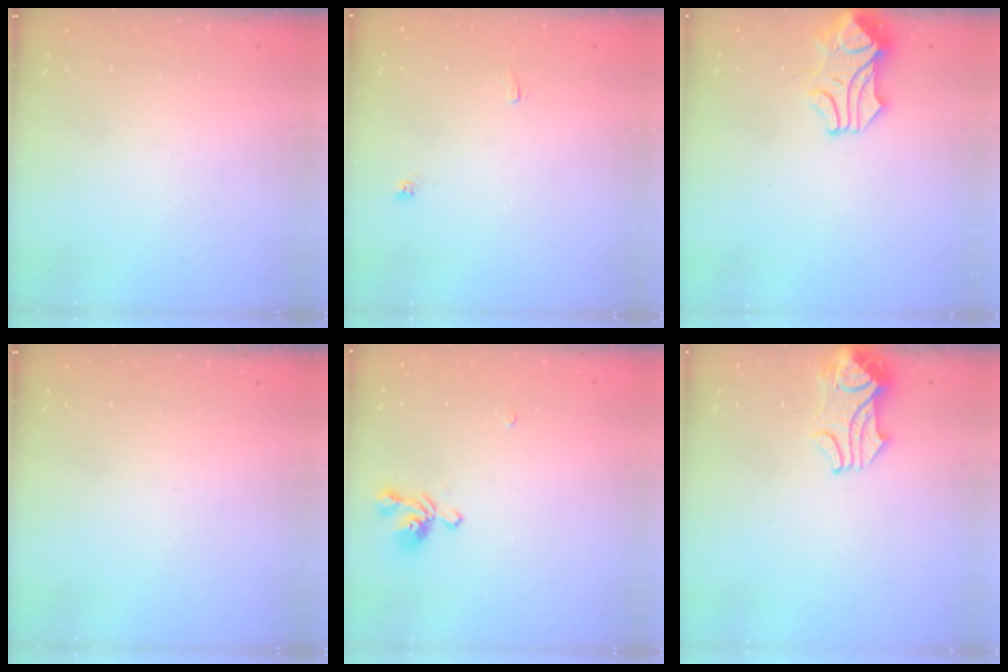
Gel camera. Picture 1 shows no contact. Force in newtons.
{"total": 4.9, "press": 4.9, "slide": 0.1}
{"total": 1.1, "press": 1.0, "slide": 0.2}
{"total": 0.0}
{"total": 1.1, "press": 0.6, "slide": 0.9}
{"total": 2.3, "press": 2.2, "slide": 0.5}